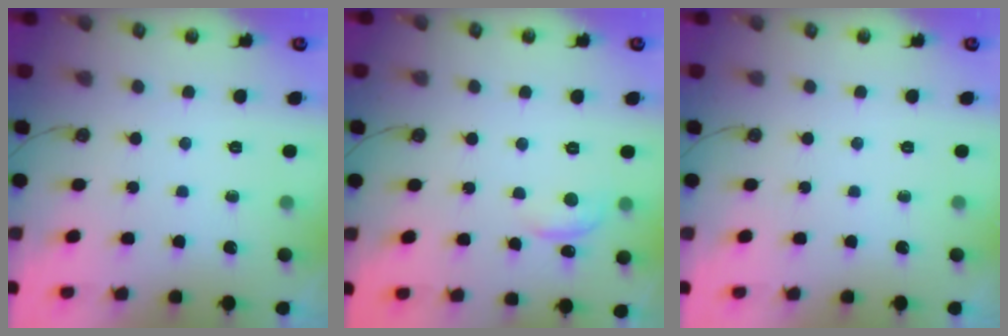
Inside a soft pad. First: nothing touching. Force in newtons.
{"total": 1.8, "press": 1.6, "slide": 0.8}
{"total": 0.0}